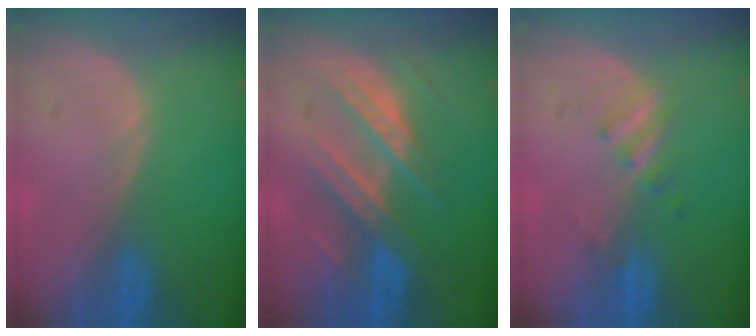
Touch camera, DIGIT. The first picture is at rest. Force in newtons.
{"total": 8.9, "press": 7.8, "slide": 4.2}
{"total": 2.8, "press": 2.6, "slide": 1.2}